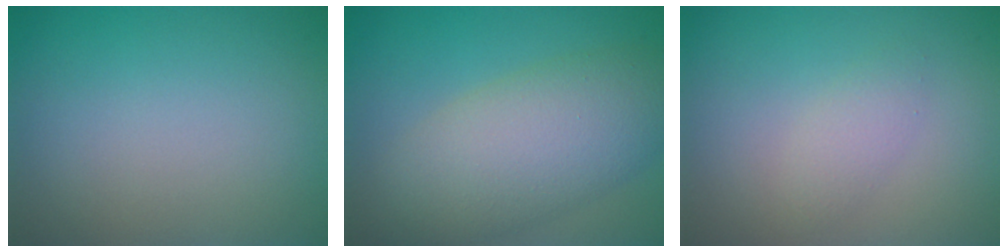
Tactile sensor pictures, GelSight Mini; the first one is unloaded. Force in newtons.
{"total": 7.5, "press": 7.5, "slide": 0.3}
{"total": 1.6, "press": 1.6, "slide": 0.1}